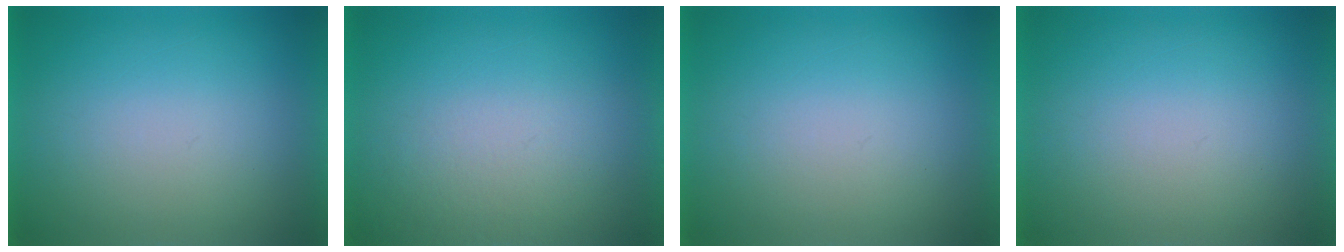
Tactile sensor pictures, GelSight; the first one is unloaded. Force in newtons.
{"total": 3.2}
{"total": 0.0}
{"total": 1.1}